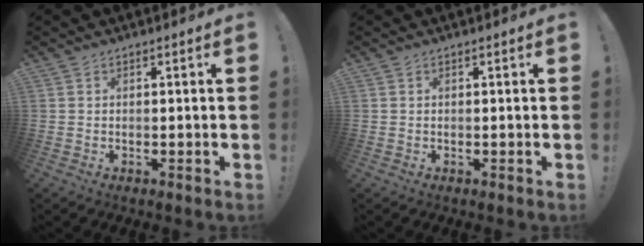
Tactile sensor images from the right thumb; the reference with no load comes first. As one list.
[{"total": 0.0}]